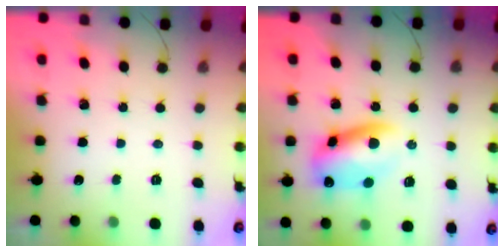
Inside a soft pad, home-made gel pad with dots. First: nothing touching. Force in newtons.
{"total": 10.9, "press": 10.7, "slide": 2.3}